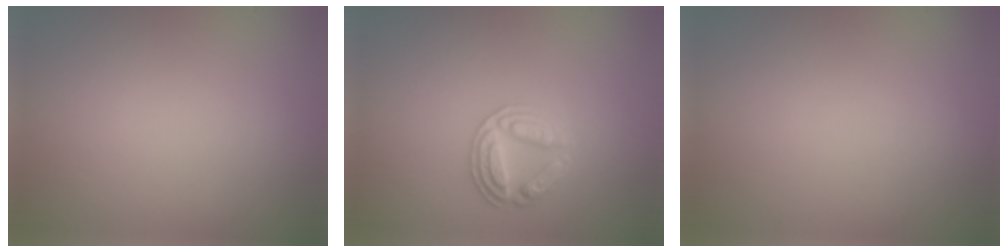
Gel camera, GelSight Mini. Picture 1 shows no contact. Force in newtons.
{"total": 2.8, "press": 2.8, "slide": 0.2}
{"total": 0.0}